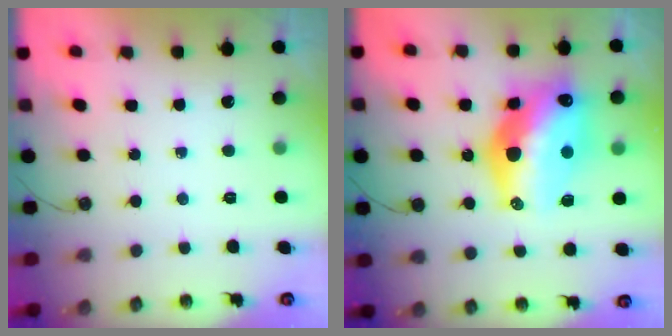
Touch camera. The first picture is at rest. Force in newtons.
{"total": 20.1, "press": 20.0, "slide": 1.9}